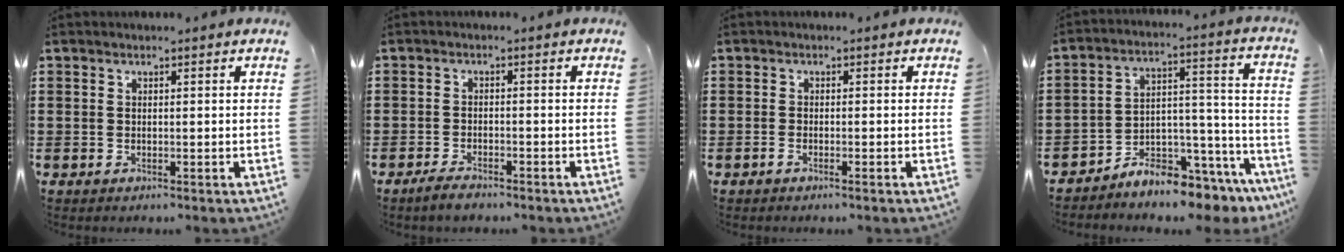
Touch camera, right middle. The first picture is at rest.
{"total": 2.2, "force": [-2.0, 0.5, 1.0], "torque": [-0.027, 0.001, -0.040]}
{"total": 0.8, "force": [-0.6, 0.0, 0.6], "torque": [-0.011, -0.003, -0.012]}
{"total": 6.7, "force": [-6.5, 1.0, 1.0], "torque": [-0.011, 0.008, -0.125]}